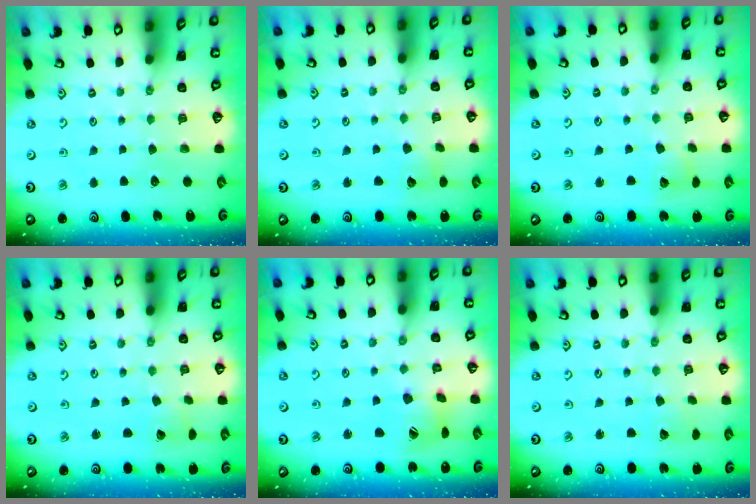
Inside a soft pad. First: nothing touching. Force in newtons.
{"total": 6.5, "press": 6.5, "slide": 0.5}
{"total": 3.6, "press": 3.6, "slide": 0.5}
{"total": 2.2, "press": 2.2, "slide": 0.1}
{"total": 11.4, "press": 11.3, "slide": 1.0}
{"total": 1.8, "press": 1.8, "slide": 0.1}